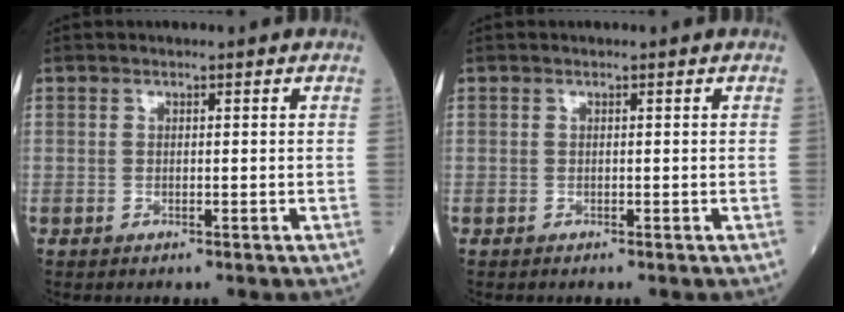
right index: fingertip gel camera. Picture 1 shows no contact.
{"total": 0.0}